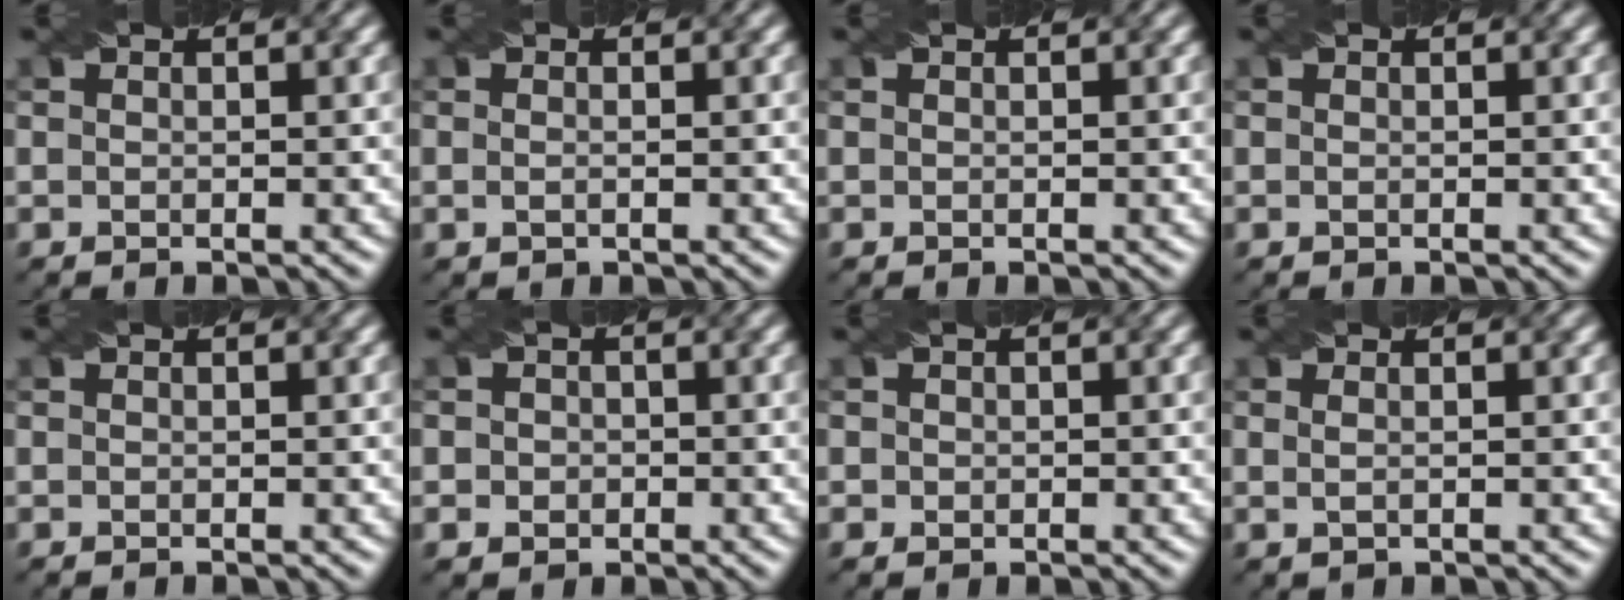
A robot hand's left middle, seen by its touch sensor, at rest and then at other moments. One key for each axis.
{"total": 1.1, "fx": 0.1, "fy": 0.7, "fz": 0.9, "tx": -0.015, "ty": -0.007, "tz": -0.004}
{"total": 0.0}
{"total": 0.0}
{"total": 0.0}
{"total": 2.2, "fx": 0.0, "fy": 2.1, "fz": 0.8, "tx": 0.003, "ty": 0.007, "tz": -0.009}
{"total": 0.9, "fx": 0.0, "fy": 0.9, "fz": 0.2, "tx": -0.001, "ty": -0.002, "tz": 0.000}
{"total": 1.6, "fx": 0.6, "fy": 0.8, "fz": 1.2, "tx": -0.015, "ty": -0.003, "tz": 0.001}